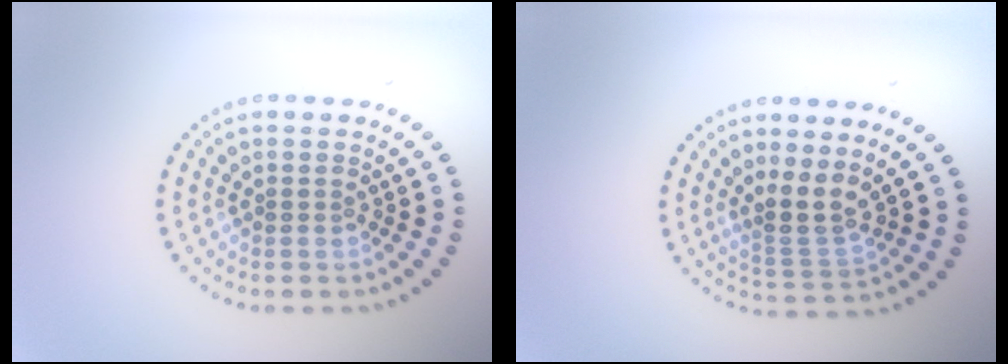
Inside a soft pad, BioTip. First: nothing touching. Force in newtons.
{"total": 2.8, "press": 2.0, "slide": 2.0}